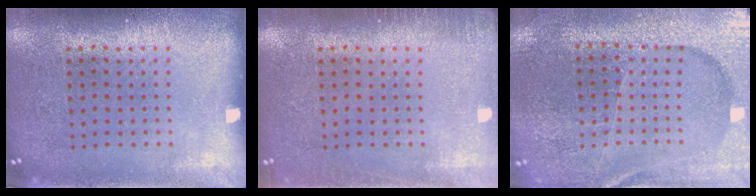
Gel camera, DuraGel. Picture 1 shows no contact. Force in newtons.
{"total": 1.1, "press": 1.1, "slide": 0.2}
{"total": 3.3, "press": 3.3, "slide": 0.4}